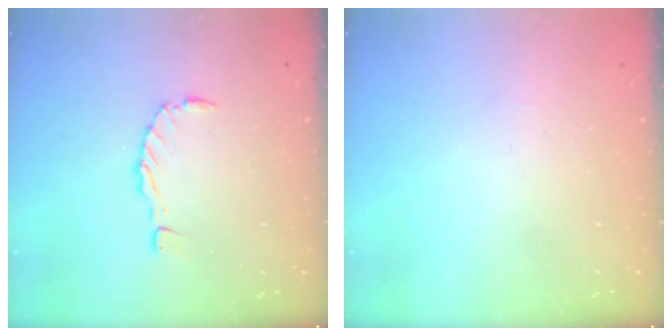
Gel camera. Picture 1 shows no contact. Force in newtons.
{"total": 0.0}